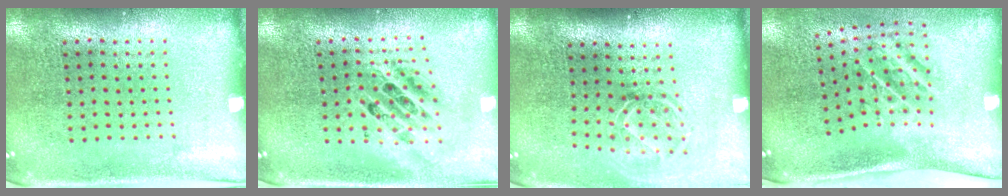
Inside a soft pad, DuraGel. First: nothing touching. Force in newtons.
{"total": 2.0, "press": 1.5, "slide": 1.3}
{"total": 1.7, "press": 1.1, "slide": 1.3}
{"total": 2.0, "press": 1.2, "slide": 1.6}